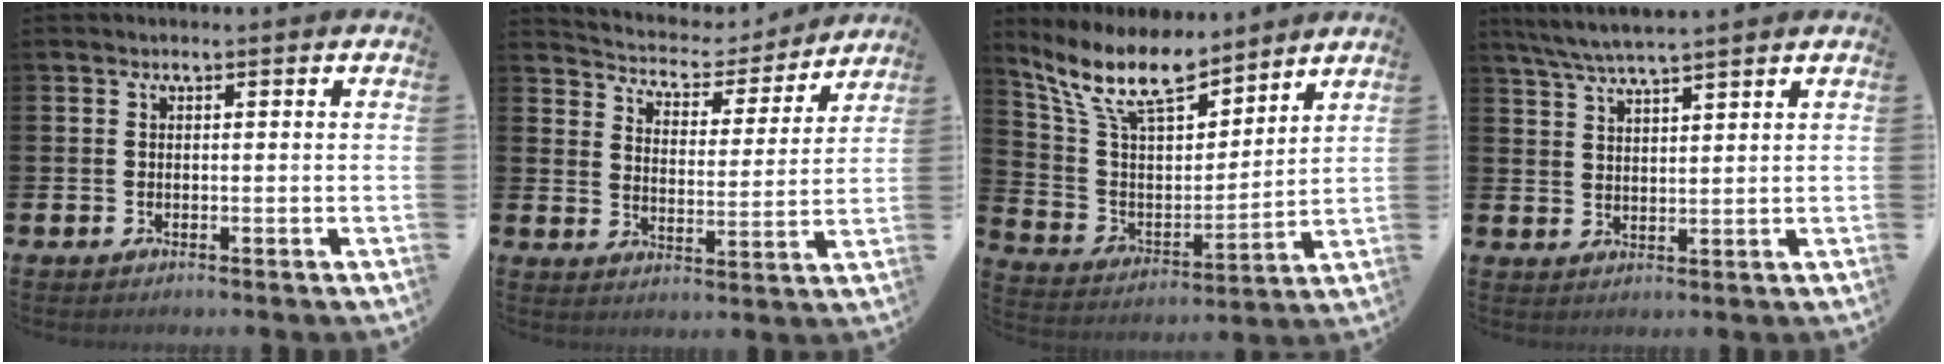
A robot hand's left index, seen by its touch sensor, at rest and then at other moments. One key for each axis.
{"total": 4.7, "fx": 4.4, "fy": 1.7, "fz": 0.5, "tx": -0.030, "ty": -0.042, "tz": 0.066}
{"total": 11.6, "fx": 9.8, "fy": 3.4, "fz": 5.2, "tx": -0.144, "ty": -0.052, "tz": 0.175}
{"total": 5.1, "fx": 4.8, "fy": -0.1, "fz": 1.8, "tx": -0.049, "ty": -0.015, "tz": 0.085}